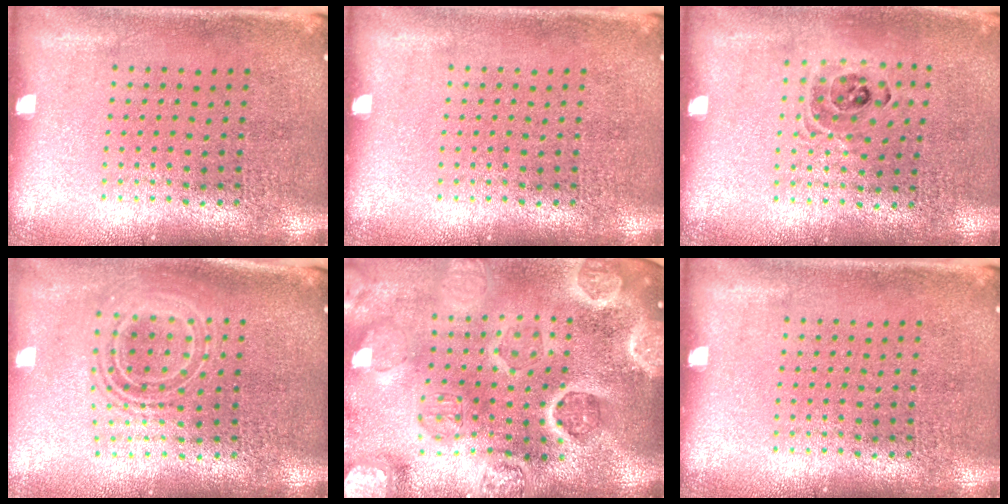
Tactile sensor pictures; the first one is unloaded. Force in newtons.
{"total": 0.0}
{"total": 0.9, "press": 0.9, "slide": 0.2}
{"total": 1.9, "press": 1.5, "slide": 1.2}
{"total": 5.3, "press": 4.6, "slide": 2.6}
{"total": 0.0}